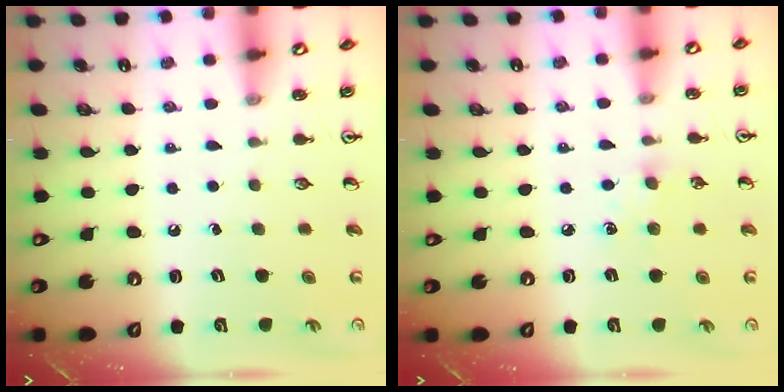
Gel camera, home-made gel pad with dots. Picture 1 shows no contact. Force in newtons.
{"total": 5.9, "press": 5.8, "slide": 0.6}